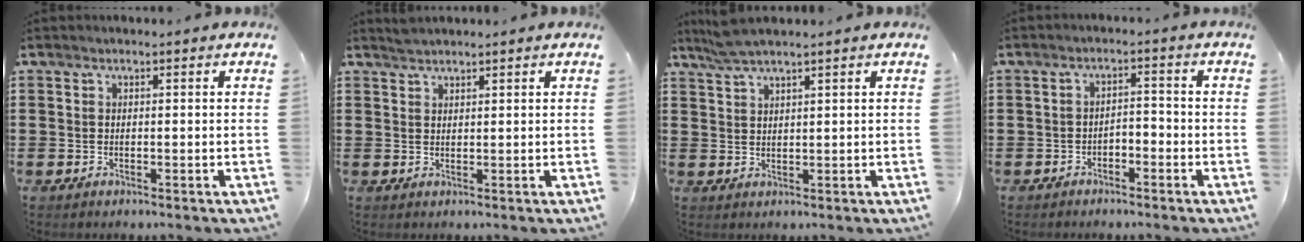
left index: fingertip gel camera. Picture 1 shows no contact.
{"total": 1.4, "force": [1.4, 0.2, 0.3], "torque": [-0.008, 0.000, 0.026]}
{"total": 3.1, "force": [2.6, 0.1, 1.8], "torque": [-0.042, 0.000, 0.047]}
{"total": 2.3, "force": [-2.2, 0.6, 0.5], "torque": [-0.018, 0.004, -0.049]}